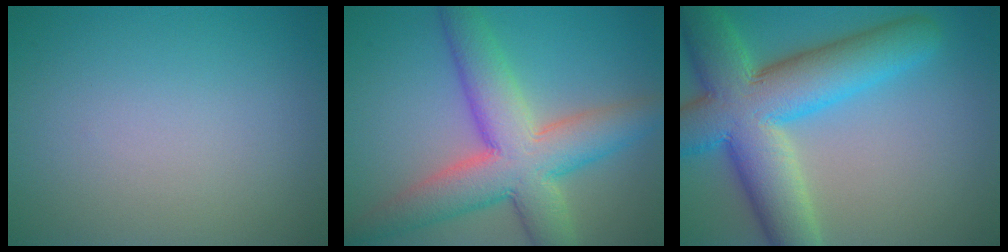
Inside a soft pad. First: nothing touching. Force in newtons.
{"total": 9.2, "press": 9.2, "slide": 0.5}
{"total": 11.7, "press": 11.7, "slide": 0.7}